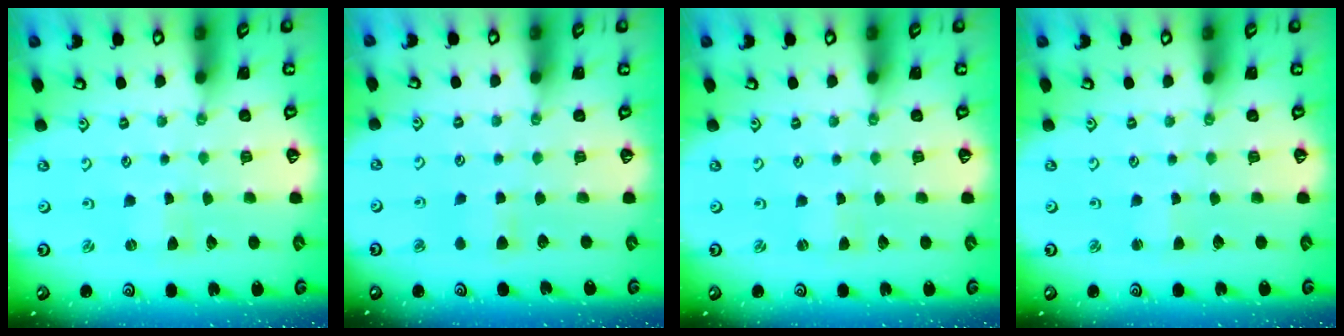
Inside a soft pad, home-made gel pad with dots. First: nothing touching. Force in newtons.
{"total": 5.1, "press": 5.1, "slide": 0.5}
{"total": 0.0}
{"total": 1.8, "press": 1.8, "slide": 0.3}